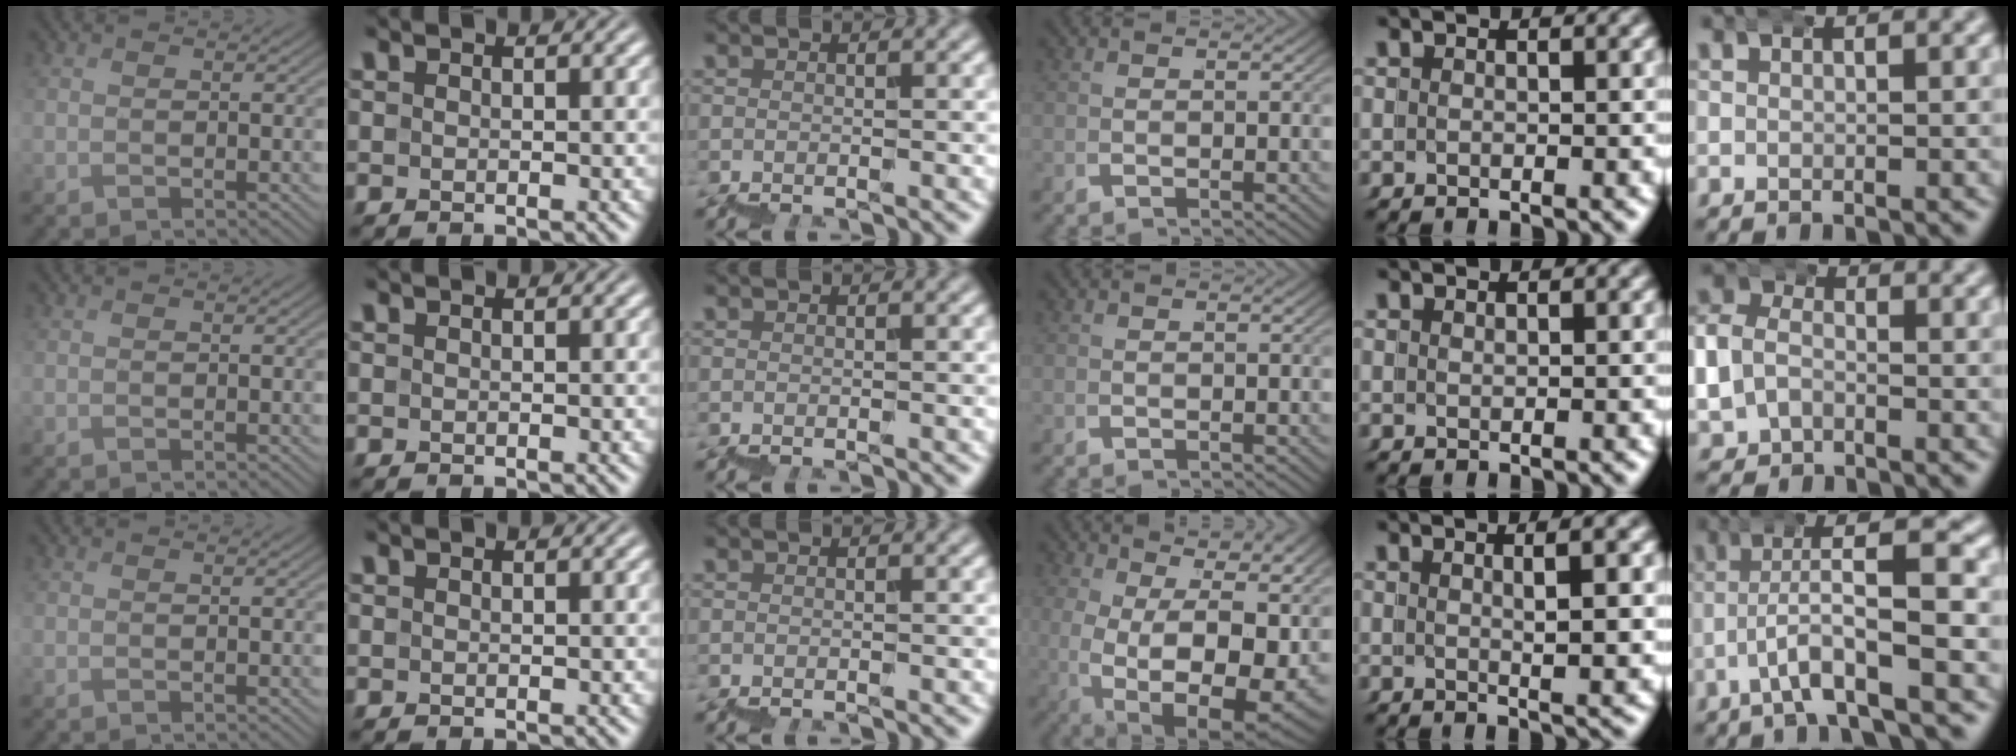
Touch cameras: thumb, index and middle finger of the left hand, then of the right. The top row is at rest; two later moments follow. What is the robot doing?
{"motion": "wrap", "object": "bubble wrap"}